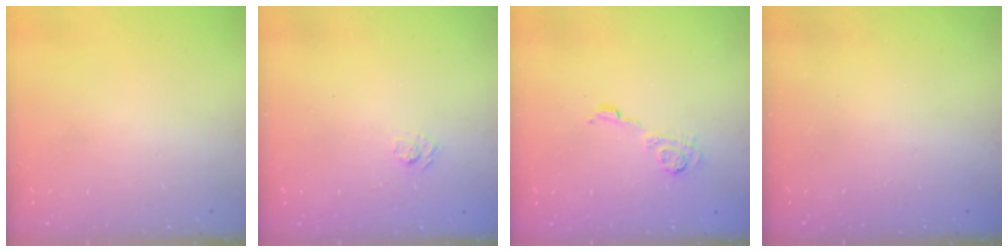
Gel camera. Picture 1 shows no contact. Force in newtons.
{"total": 3.9, "press": 3.6, "slide": 1.4}
{"total": 4.9, "press": 4.9, "slide": 0.3}
{"total": 2.3, "press": 2.2, "slide": 0.8}